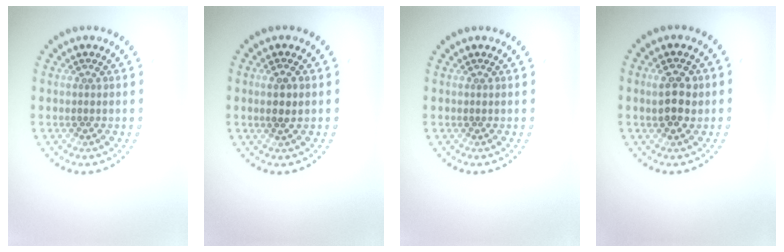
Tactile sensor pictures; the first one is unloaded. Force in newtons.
{"total": 1.3, "press": 1.2, "slide": 0.5}
{"total": 0.0}
{"total": 2.9, "press": 2.9, "slide": 0.4}